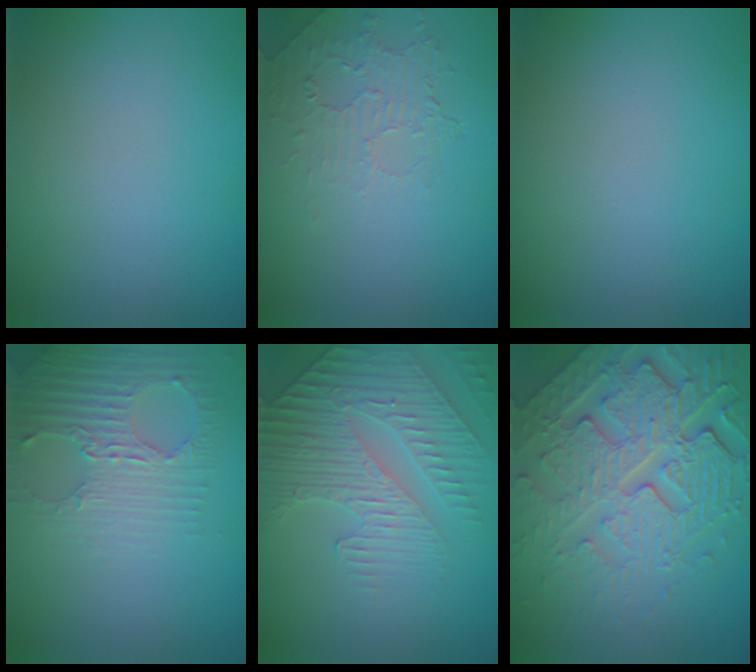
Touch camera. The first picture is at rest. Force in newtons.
{"total": 2.0, "press": 0.8, "slide": 1.8}
{"total": 0.0}
{"total": 2.9, "press": 2.7, "slide": 1.1}
{"total": 4.0, "press": 3.8, "slide": 1.2}
{"total": 7.7, "press": 5.9, "slide": 4.9}